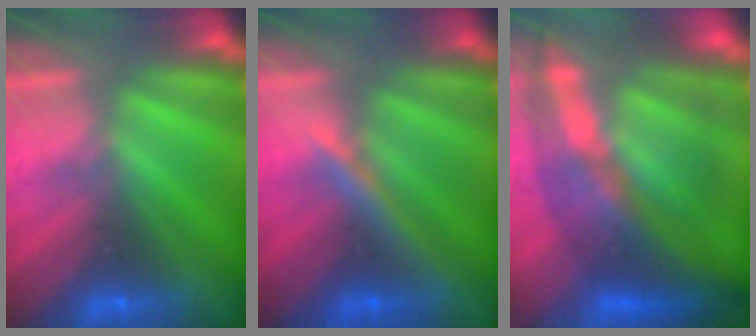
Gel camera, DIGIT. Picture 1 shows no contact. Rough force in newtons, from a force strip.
{"total": 2.9}
{"total": 10.8}